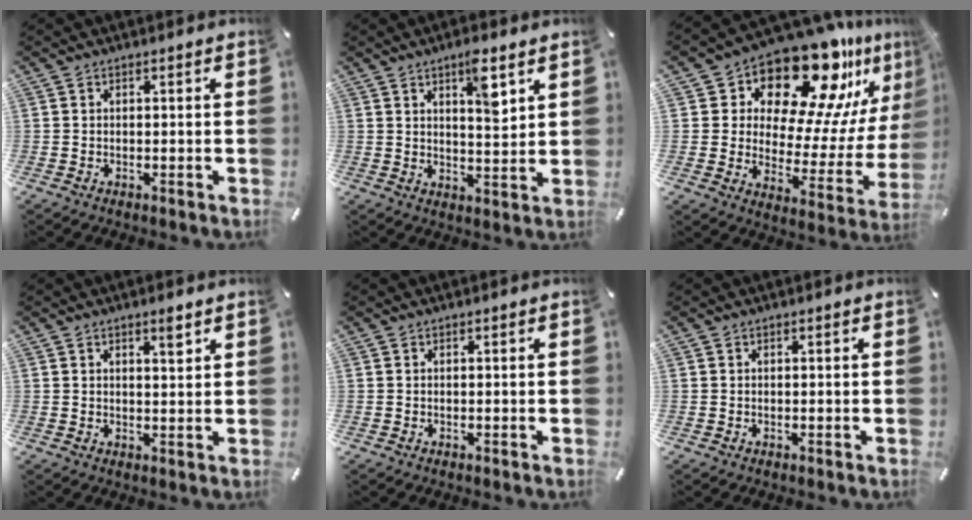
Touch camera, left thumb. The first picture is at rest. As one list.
[{"total": 6.9, "force": [4.4, 1.8, 5.0], "torque": [-0.071, -0.028, 0.070]}, {"total": 21.1, "force": [17.2, 8.3, 9.1], "torque": [-0.128, -0.153, 0.285]}, {"total": 2.9, "force": [2.0, 0.7, 2.0], "torque": [-0.029, -0.006, 0.031]}, {"total": 0.0}, {"total": 0.0}]